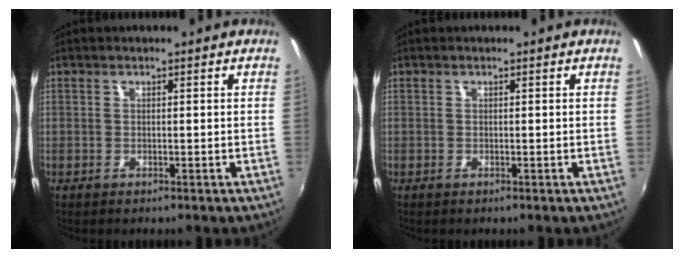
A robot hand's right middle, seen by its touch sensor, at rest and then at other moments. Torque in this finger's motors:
{"motor_torque": [-0.08, 0.28, -0.01, 0.00]}